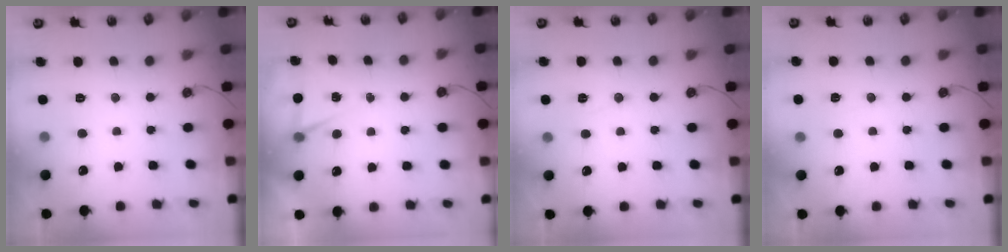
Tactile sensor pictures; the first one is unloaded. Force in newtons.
{"total": 4.7, "press": 1.3, "slide": 4.5}
{"total": 6.6, "press": 4.8, "slide": 4.6}
{"total": 4.3, "press": 4.2, "slide": 0.5}